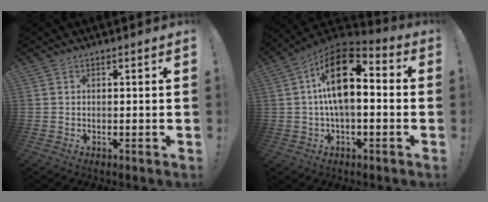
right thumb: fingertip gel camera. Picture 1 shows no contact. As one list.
[{"total": 17.6, "force": [2.7, 9.3, 14.7], "torque": [-0.241, -0.001, 0.045]}]